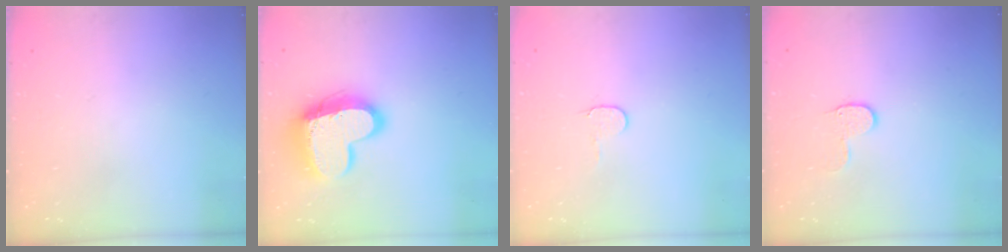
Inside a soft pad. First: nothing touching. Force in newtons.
{"total": 16.3, "press": 16.3, "slide": 1.3}
{"total": 3.6, "press": 3.6, "slide": 0.4}
{"total": 6.0, "press": 6.0, "slide": 0.6}